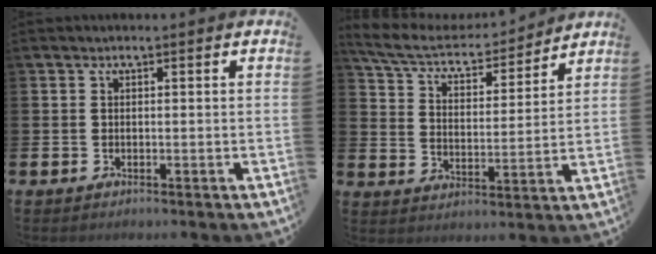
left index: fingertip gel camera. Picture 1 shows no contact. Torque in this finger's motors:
{"motor_torque": [0.91, -1.23, 0.28, 0.07]}